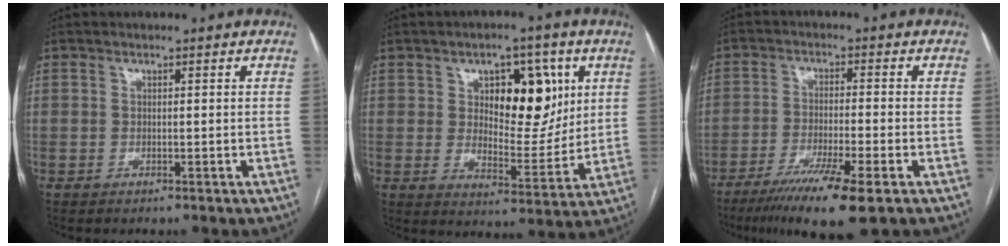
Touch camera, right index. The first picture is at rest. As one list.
[{"total": 12.0, "force": [4.2, 5.8, 9.6], "torque": [-0.131, 0.011, 0.073]}, {"total": 10.7, "force": [-6.7, 0.1, 8.3], "torque": [-0.141, -0.028, -0.109]}]